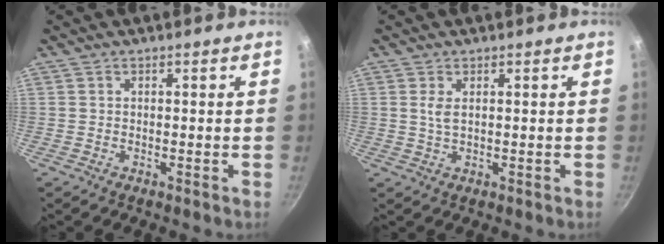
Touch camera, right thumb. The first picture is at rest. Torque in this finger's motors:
{"motor_torque": [-0.08, 0.10, -0.04, -0.09, 0.00]}